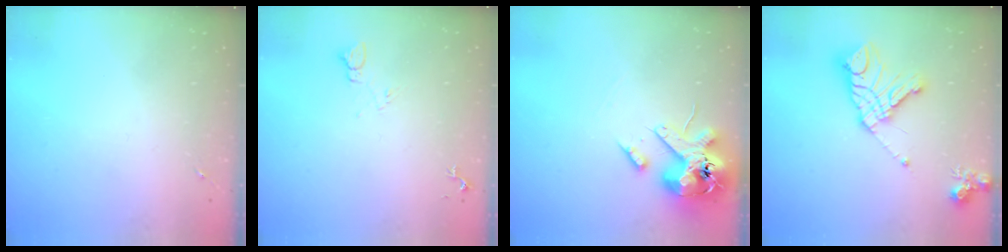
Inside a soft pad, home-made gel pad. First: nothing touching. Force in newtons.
{"total": 4.6, "press": 4.6, "slide": 0.6}
{"total": 16.8, "press": 16.5, "slide": 2.9}
{"total": 17.2, "press": 17.0, "slide": 2.4}